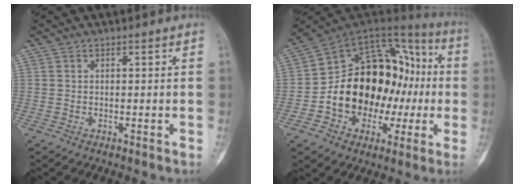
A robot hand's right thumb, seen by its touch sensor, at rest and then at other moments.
{"total": 24.6, "force": [-2.7, 17.2, 17.4], "torque": [-0.219, 0.066, -0.033]}